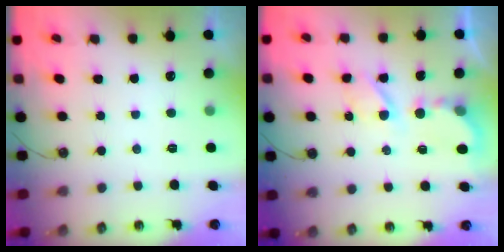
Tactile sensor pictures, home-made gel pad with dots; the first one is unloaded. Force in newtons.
{"total": 6.7, "press": 6.7, "slide": 0.6}